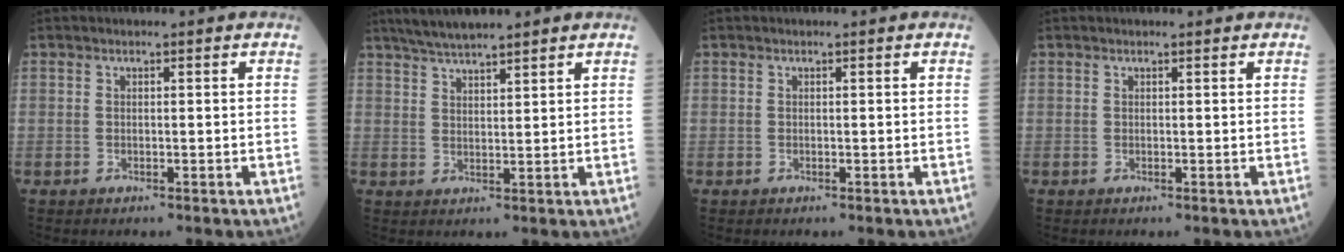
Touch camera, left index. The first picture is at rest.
{"total": 5.9, "force": [5.2, 0.3, 2.8], "torque": [-0.056, 0.020, 0.097]}
{"total": 0.0}
{"total": 0.0}